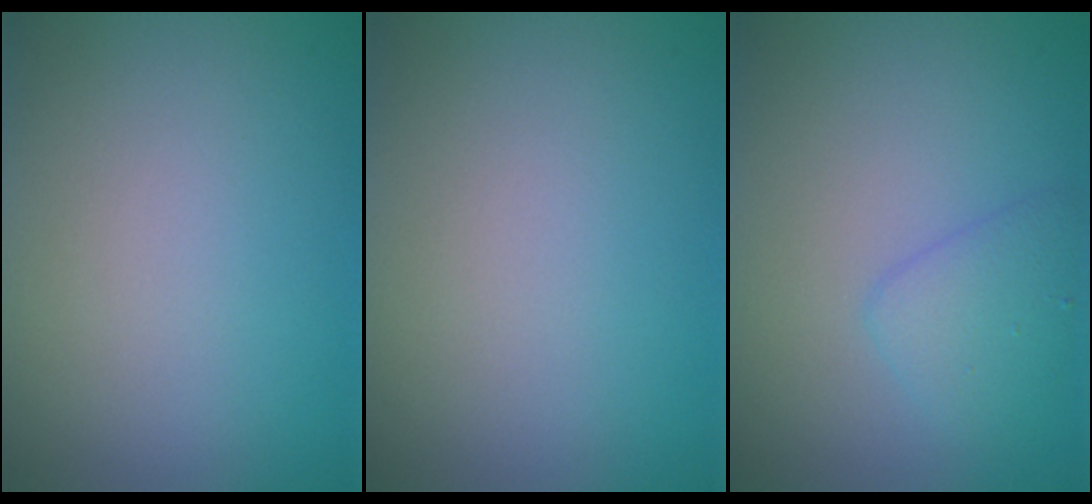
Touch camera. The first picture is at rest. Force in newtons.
{"total": 0.0}
{"total": 2.3, "press": 2.2, "slide": 0.1}